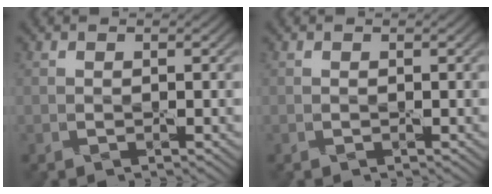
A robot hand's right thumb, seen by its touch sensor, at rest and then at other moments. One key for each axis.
{"total": 0.0}